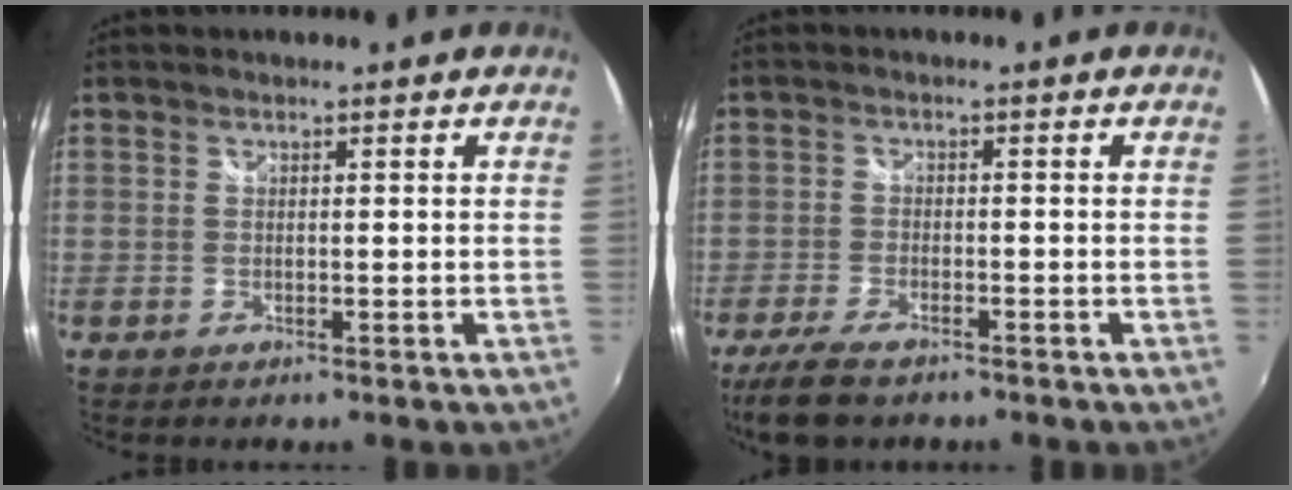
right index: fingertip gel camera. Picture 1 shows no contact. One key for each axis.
{"total": 7.6, "fx": -5.9, "fy": 2.6, "fz": 4.1, "tx": -0.111, "ty": -0.017, "tz": -0.109}